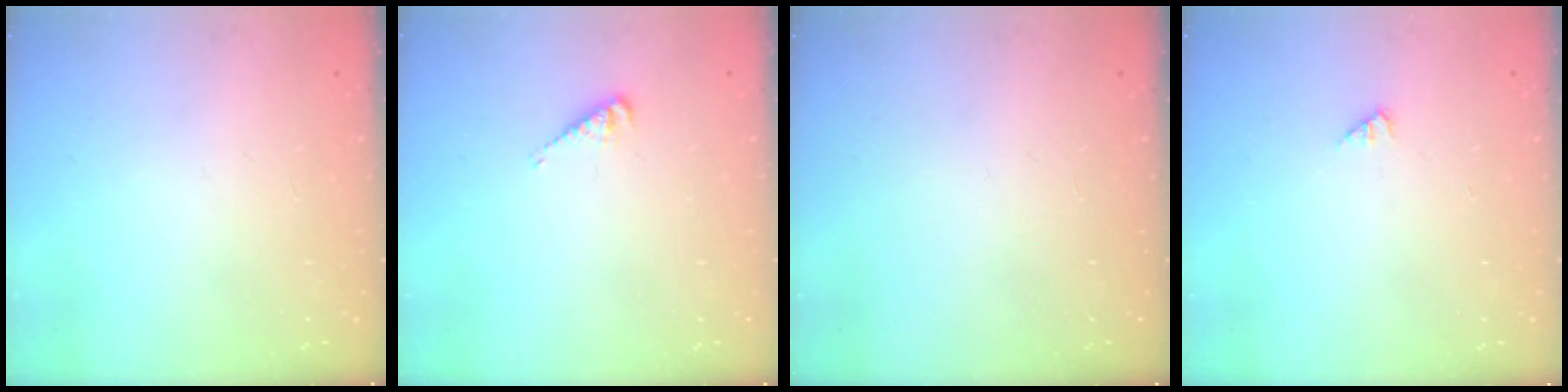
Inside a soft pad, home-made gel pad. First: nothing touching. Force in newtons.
{"total": 3.6, "press": 3.5, "slide": 0.5}
{"total": 0.0}
{"total": 0.9, "press": 0.8, "slide": 0.2}